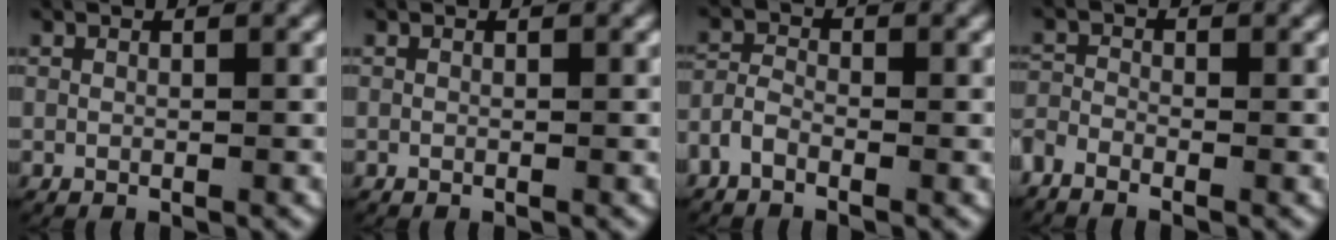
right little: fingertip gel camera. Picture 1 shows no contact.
{"total": 0.0}
{"total": 2.0, "force": [-1.3, 1.3, 1.0], "torque": [-0.031, -0.003, -0.028]}
{"total": 2.2, "force": [-1.6, 1.3, 0.7], "torque": [-0.027, -0.009, -0.033]}